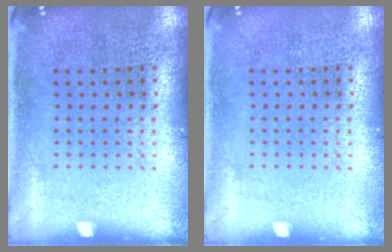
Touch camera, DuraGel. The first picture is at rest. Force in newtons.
{"total": 0.0}